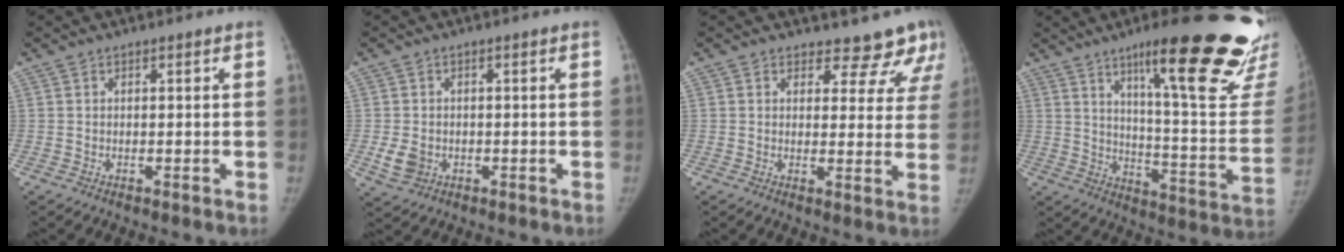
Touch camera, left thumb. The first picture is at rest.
{"total": 3.8, "force": [-0.7, 3.1, 2.1], "torque": [-0.034, -0.002, -0.007]}
{"total": 9.6, "force": [8.5, 4.2, 1.3], "torque": [0.036, -0.052, 0.078]}
{"total": 29.8, "force": [19.4, 5.2, 22.0], "torque": [-0.240, -0.099, 0.273]}